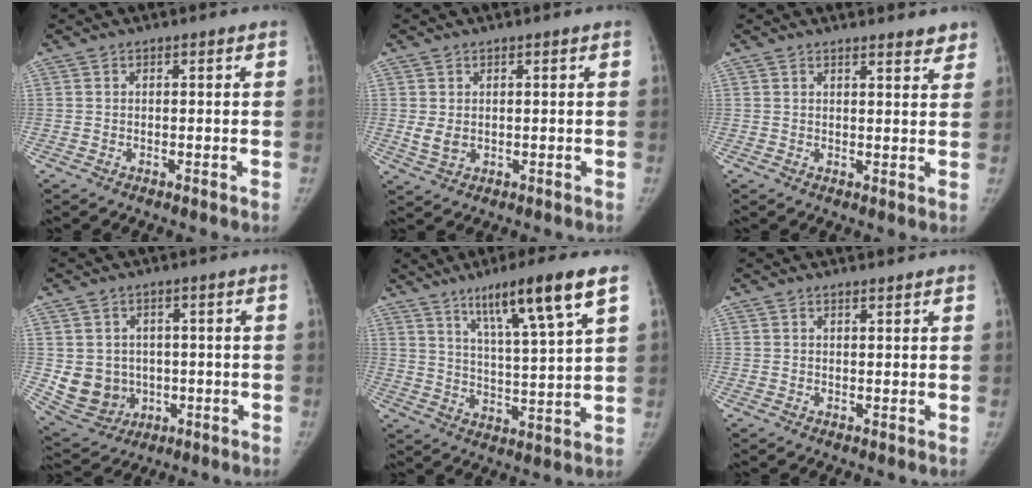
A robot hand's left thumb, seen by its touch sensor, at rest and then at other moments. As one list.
[{"total": 2.9, "force": [0.4, 2.1, 1.9], "torque": [-0.033, -0.010, 0.016]}, {"total": 3.8, "force": [3.4, 1.1, 1.4], "torque": [0.001, -0.020, 0.037]}, {"total": 9.1, "force": [-0.3, 8.3, 3.8], "torque": [-0.037, -0.003, 0.019]}, {"total": 14.1, "force": [8.1, 0.9, 11.4], "torque": [-0.191, -0.037, 0.136]}, {"total": 0.8, "force": [0.8, 0.1, 0.2], "torque": [-0.004, -0.007, 0.013]}]